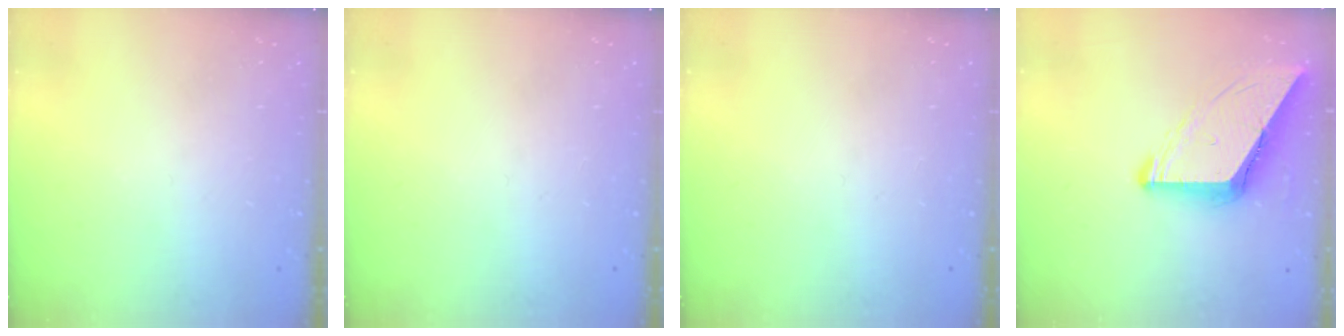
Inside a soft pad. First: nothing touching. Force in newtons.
{"total": 0.0}
{"total": 0.0}
{"total": 10.1, "press": 10.0, "slide": 1.1}